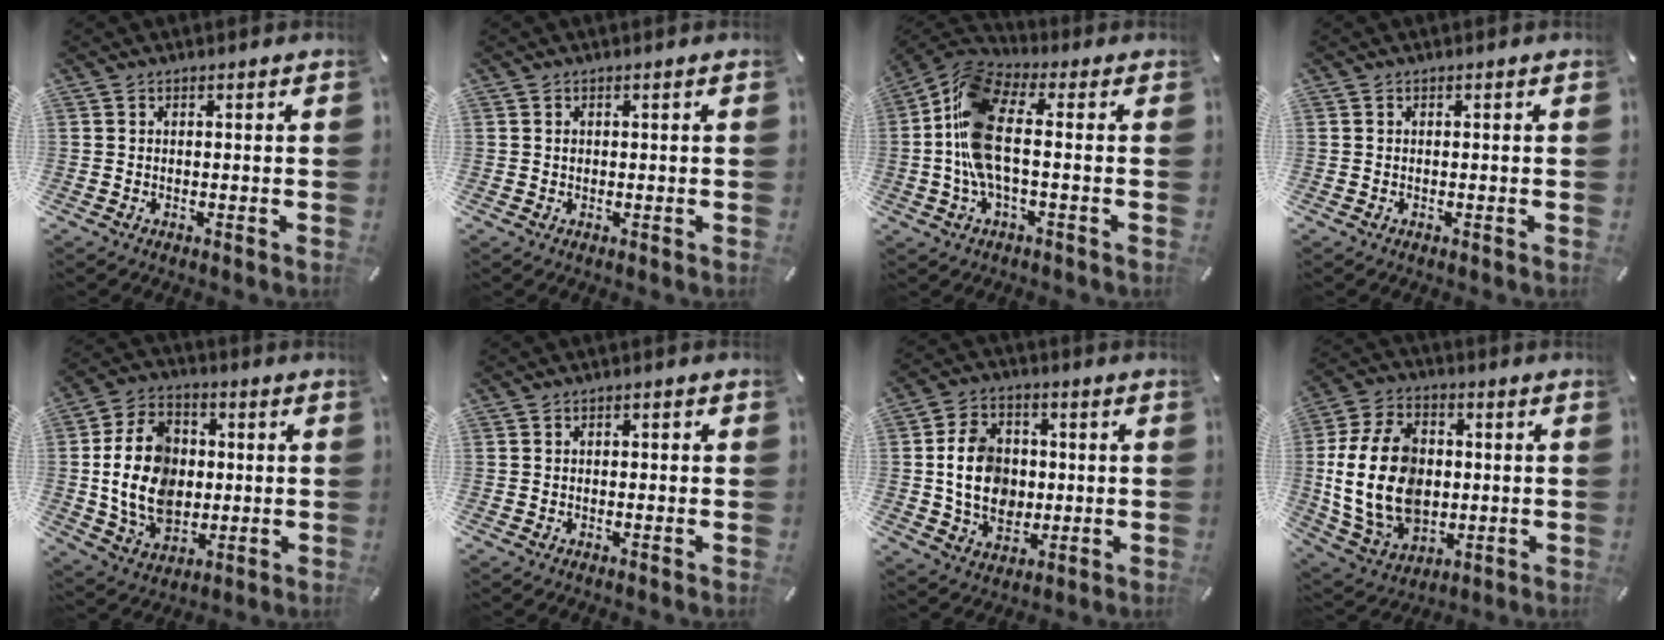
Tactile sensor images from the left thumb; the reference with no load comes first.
{"total": 0.6, "force": [0.0, 0.6, 0.3], "torque": [-0.006, 0.001, -0.001]}
{"total": 14.3, "force": [-0.9, 6.9, 12.5], "torque": [-0.273, -0.005, -0.018]}
{"total": 0.0}
{"total": 16.7, "force": [-0.2, 12.9, 10.7], "torque": [-0.220, 0.014, -0.001]}
{"total": 1.1, "force": [-0.4, 0.7, 0.7], "torque": [-0.015, 0.003, -0.009]}
{"total": 11.8, "force": [0.0, 9.6, 6.9], "torque": [-0.138, 0.014, 0.002]}
{"total": 19.6, "force": [-0.4, 14.5, 13.2], "torque": [-0.288, 0.004, -0.007]}